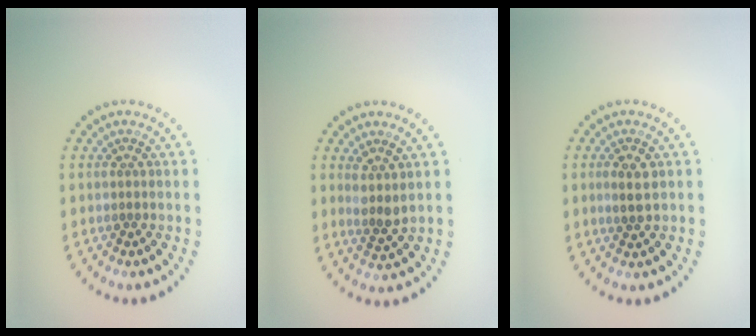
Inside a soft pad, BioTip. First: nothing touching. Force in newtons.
{"total": 2.2, "press": 1.8, "slide": 1.2}
{"total": 1.9, "press": 1.8, "slide": 0.5}